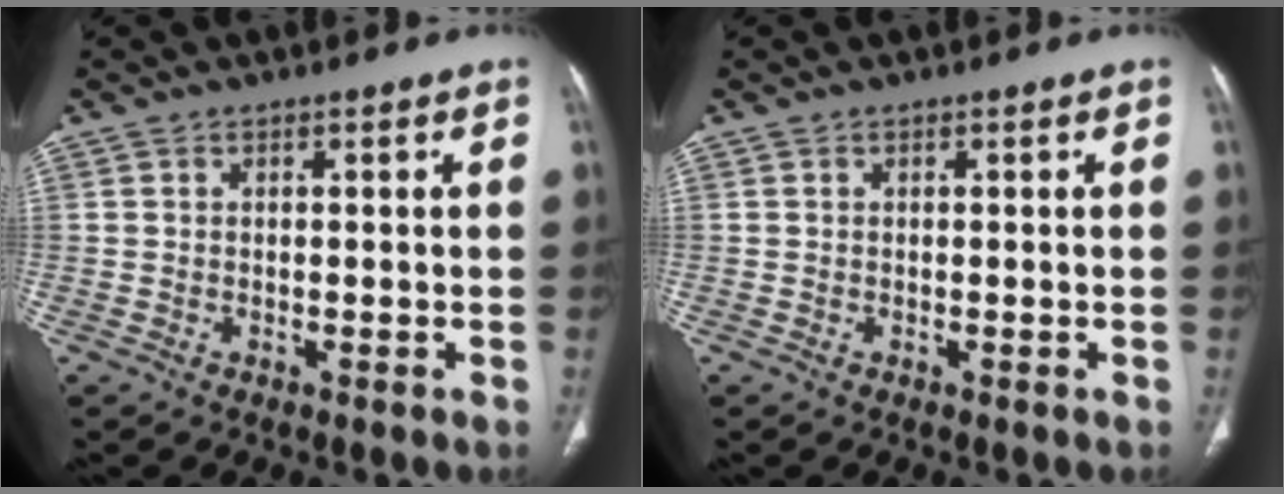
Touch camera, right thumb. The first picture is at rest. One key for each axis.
{"total": 0.0}